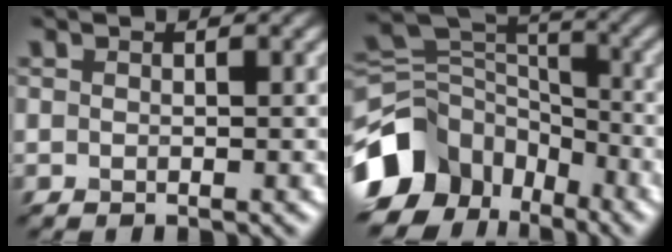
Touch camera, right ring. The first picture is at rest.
{"total": 11.5, "force": [-6.0, 8.2, 5.5], "torque": [-0.124, 0.008, -0.114]}